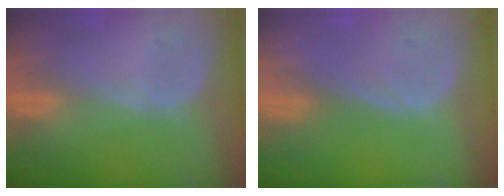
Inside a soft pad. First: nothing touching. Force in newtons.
{"total": 0.0}